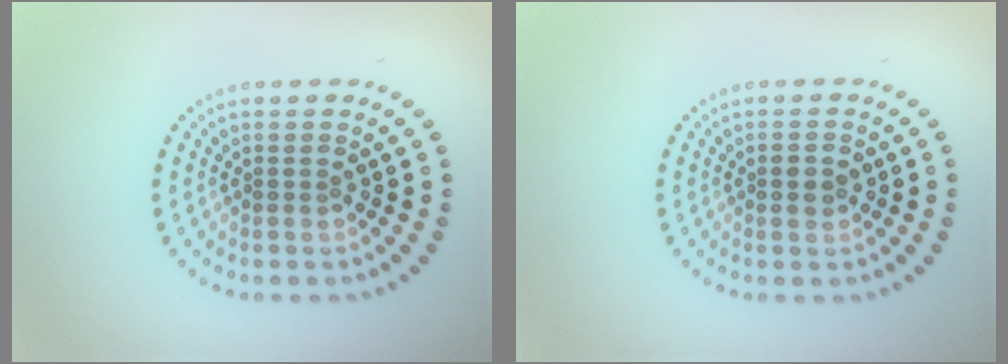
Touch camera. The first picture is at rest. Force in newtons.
{"total": 1.4, "press": 1.4, "slide": 0.1}